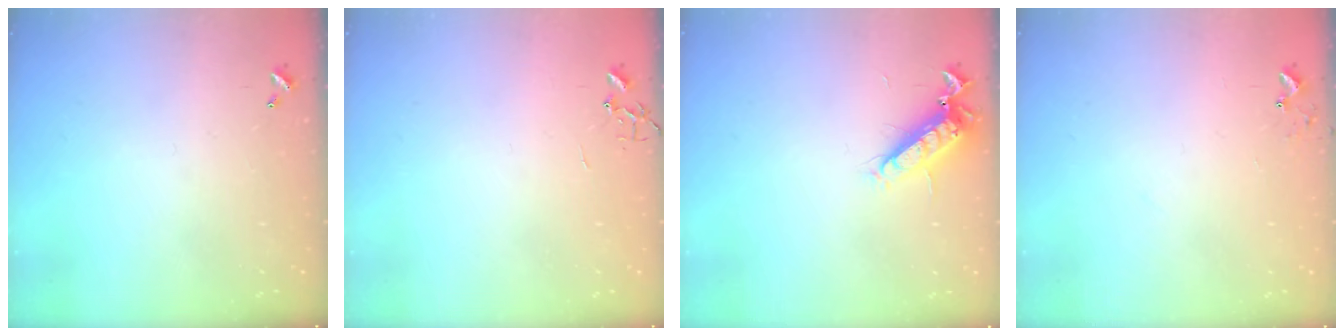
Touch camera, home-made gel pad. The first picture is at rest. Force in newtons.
{"total": 0.0}
{"total": 12.5, "press": 12.4, "slide": 1.4}
{"total": 5.8, "press": 5.8, "slide": 0.6}